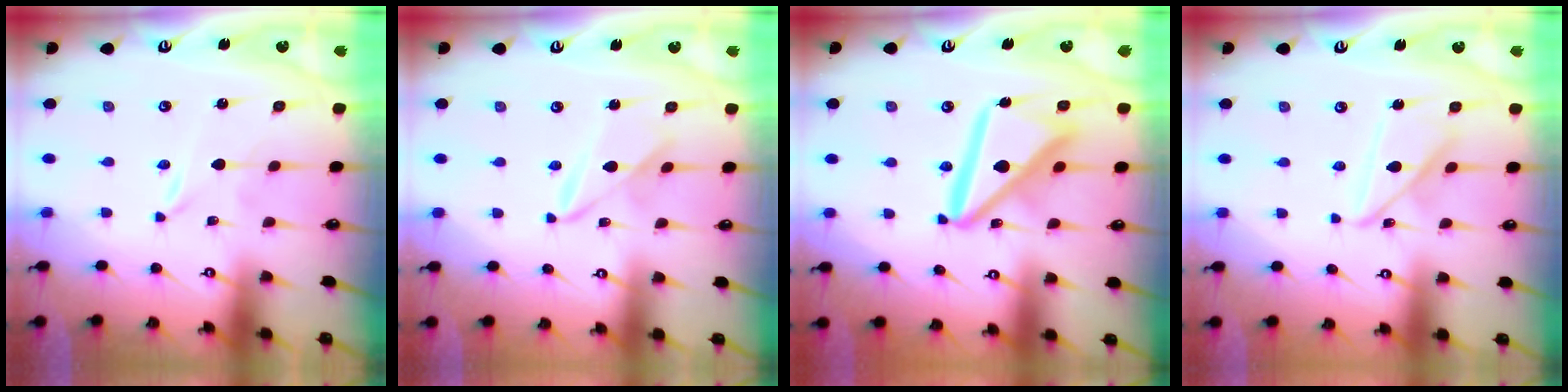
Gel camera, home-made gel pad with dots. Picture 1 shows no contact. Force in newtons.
{"total": 7.0, "press": 7.0, "slide": 0.4}
{"total": 14.5, "press": 14.4, "slide": 1.7}
{"total": 11.5, "press": 11.5, "slide": 1.0}